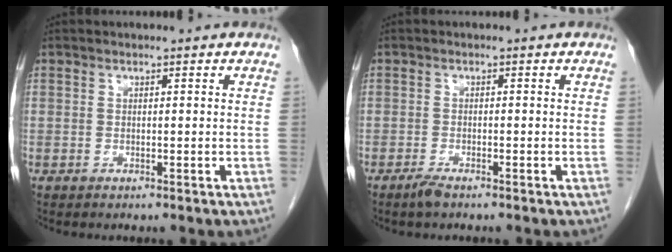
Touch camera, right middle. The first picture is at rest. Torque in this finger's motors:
{"motor_torque": [-0.02, 0.08, 0.02, 0.01]}